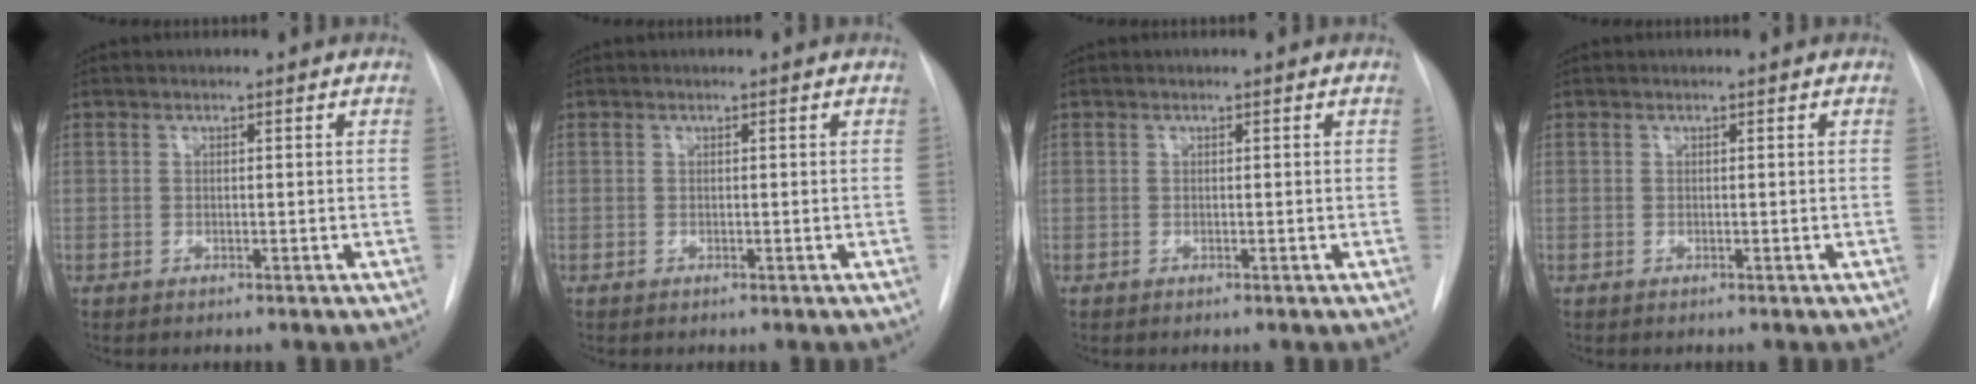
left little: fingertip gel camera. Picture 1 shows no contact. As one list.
[{"total": 0.0}, {"total": 0.0}, {"total": 0.0}]